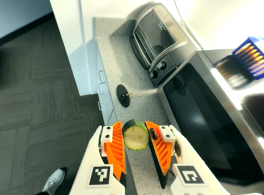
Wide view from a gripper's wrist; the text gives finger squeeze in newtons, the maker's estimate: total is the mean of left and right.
{"total": 9.7, "left": 9.6, "right": 9.9}